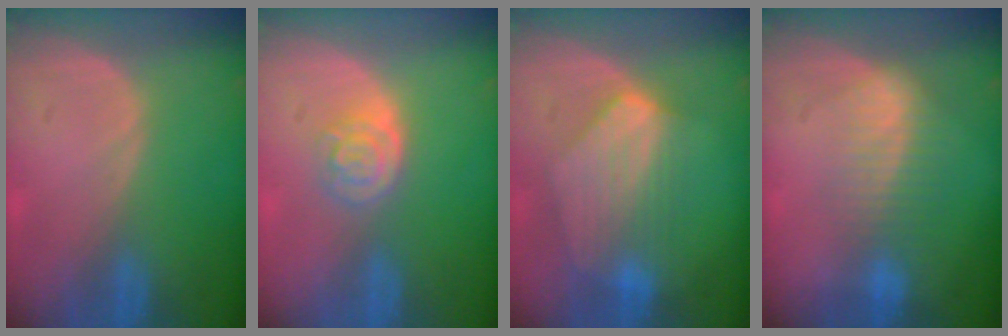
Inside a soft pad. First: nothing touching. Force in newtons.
{"total": 4.3, "press": 3.8, "slide": 2.0}
{"total": 7.9, "press": 7.6, "slide": 2.2}
{"total": 7.2, "press": 6.2, "slide": 3.8}